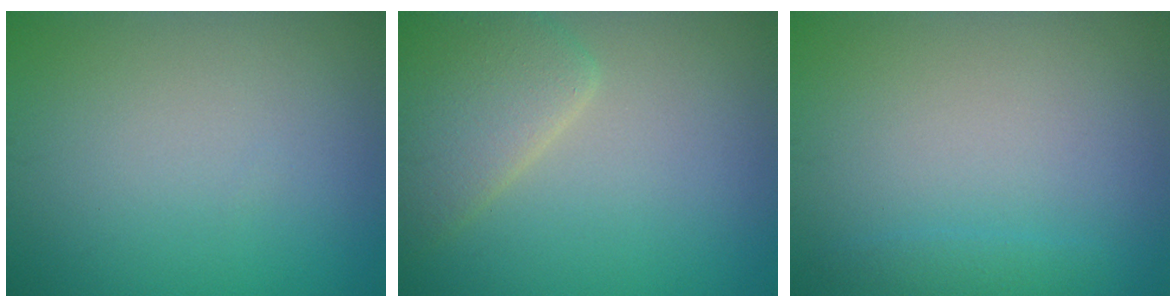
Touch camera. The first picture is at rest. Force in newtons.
{"total": 4.5, "press": 4.5, "slide": 0.2}
{"total": 1.0, "press": 1.0, "slide": 0.1}